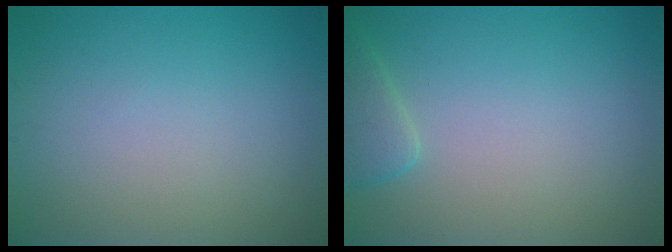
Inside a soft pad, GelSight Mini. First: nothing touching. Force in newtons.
{"total": 2.0, "press": 2.0, "slide": 0.2}